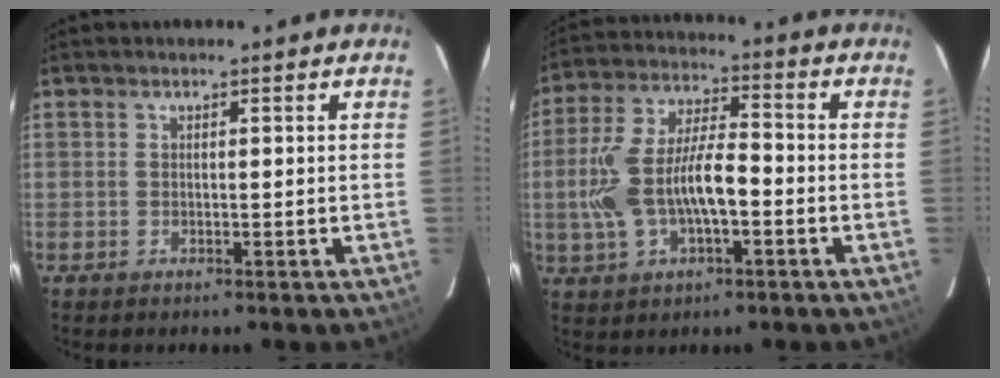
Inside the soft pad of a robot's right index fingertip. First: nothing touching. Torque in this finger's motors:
{"motor_torque": [0.50, -0.19, 0.52, 0.21]}